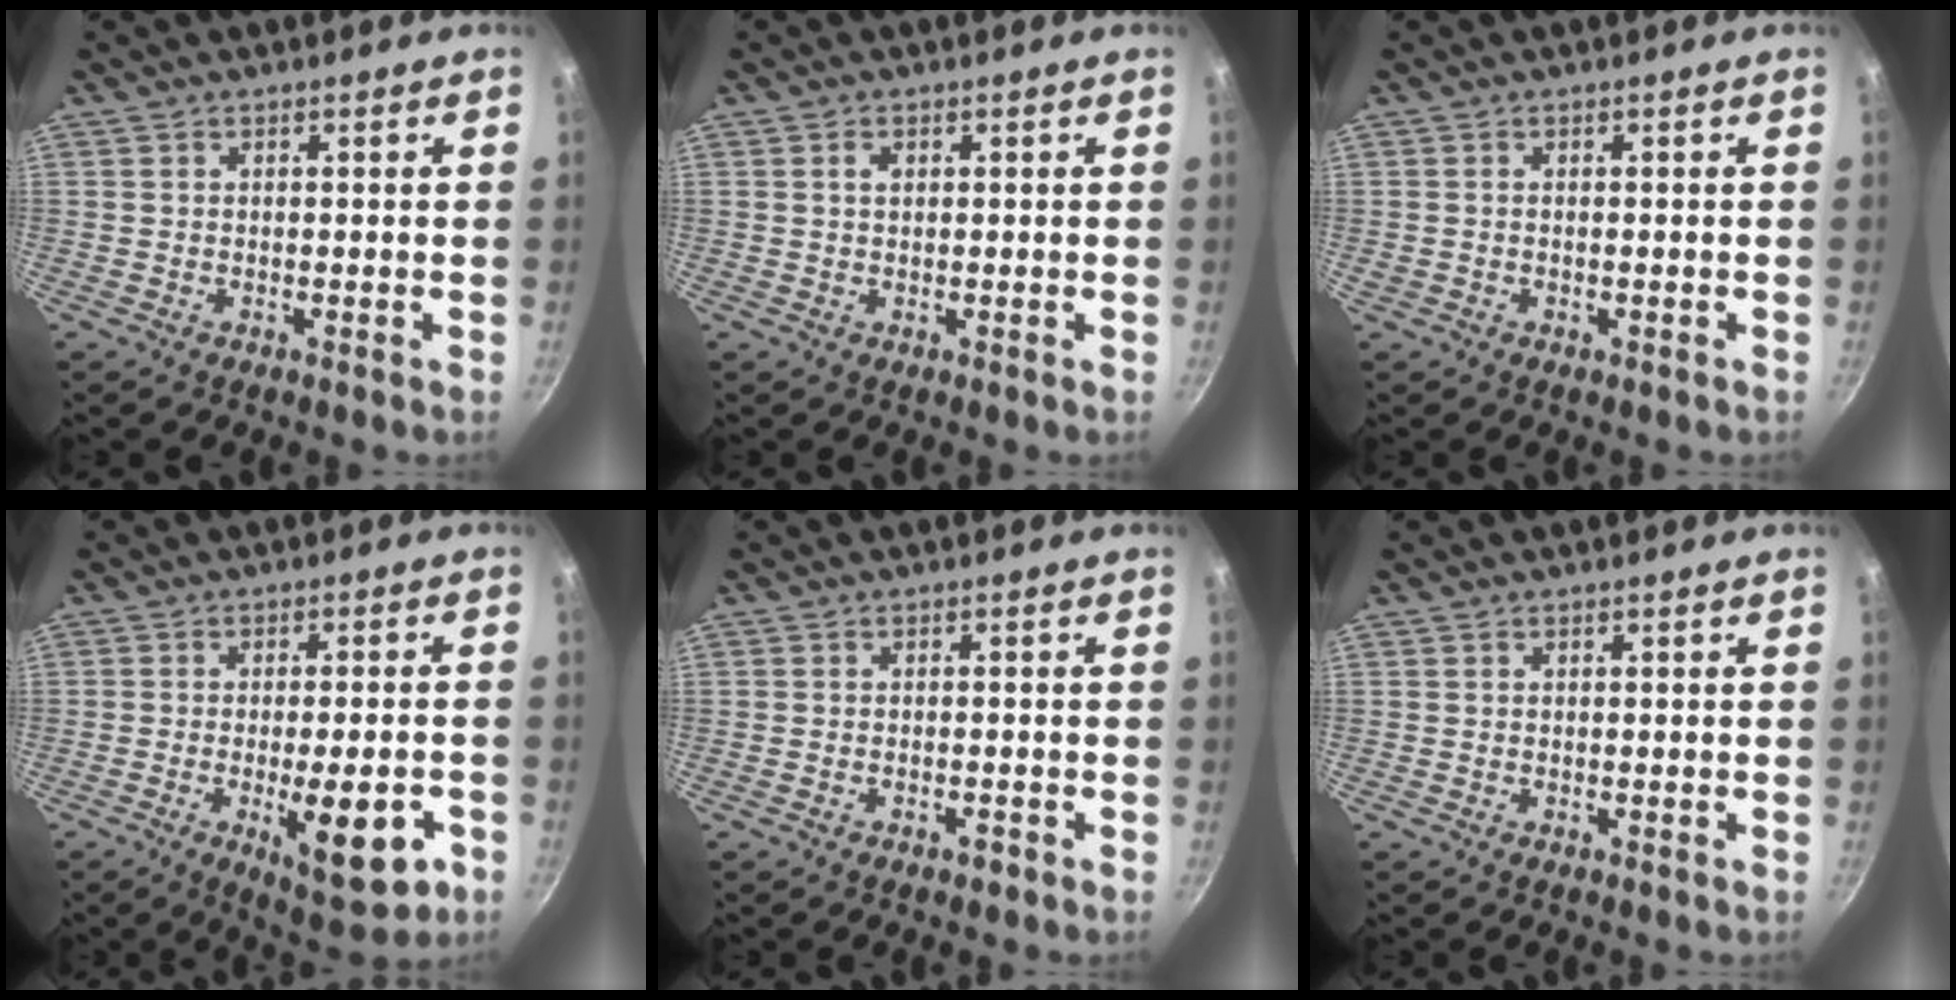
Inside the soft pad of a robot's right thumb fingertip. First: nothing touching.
{"total": 1.6, "force": [0.5, 1.1, 1.0], "torque": [-0.014, 0.004, 0.008]}
{"total": 0.0}
{"total": 12.3, "force": [-4.3, 4.2, 10.8], "torque": [-0.123, 0.007, -0.049]}
{"total": 1.1, "force": [-0.8, 0.4, 0.6], "torque": [-0.014, 0.006, -0.011]}
{"total": 0.0}